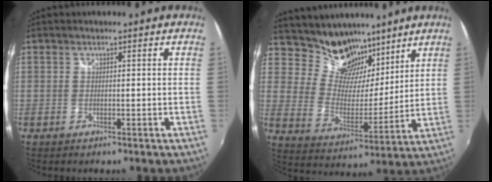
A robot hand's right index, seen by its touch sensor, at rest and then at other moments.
{"total": 14.3, "force": [11.0, 7.5, 5.2], "torque": [-0.110, 0.012, 0.198]}